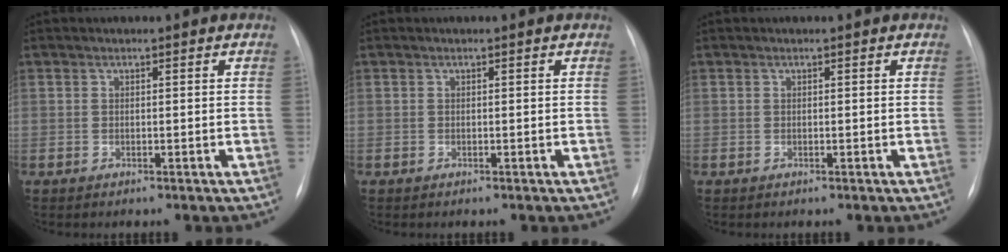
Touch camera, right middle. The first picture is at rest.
{"total": 0.0}
{"total": 0.0}